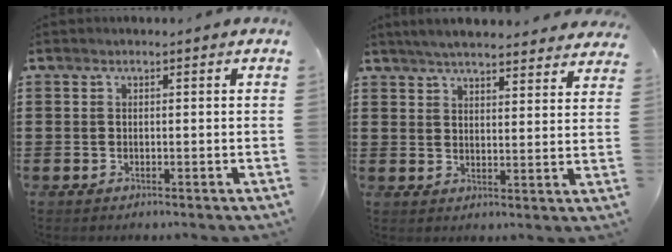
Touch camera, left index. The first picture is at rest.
{"total": 4.8, "force": [4.7, 0.2, 1.1], "torque": [-0.037, -0.016, 0.085]}